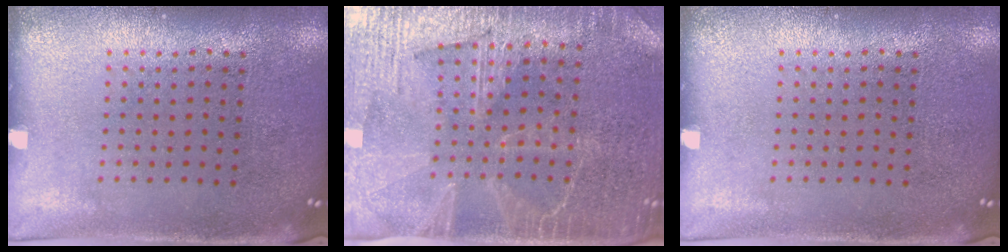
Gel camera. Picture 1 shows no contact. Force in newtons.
{"total": 4.0, "press": 3.6, "slide": 1.6}
{"total": 0.0}